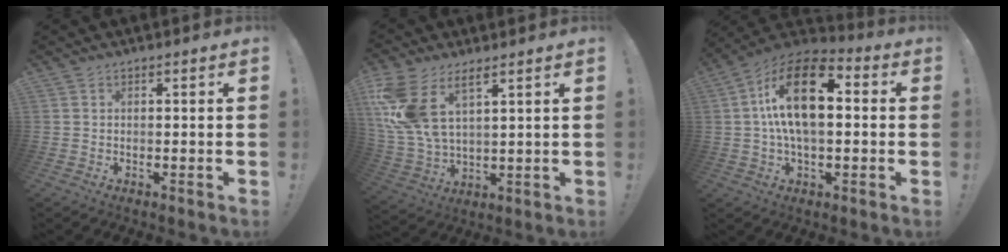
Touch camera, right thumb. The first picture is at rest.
{"total": 12.9, "force": [7.0, 6.3, 8.9], "torque": [-0.199, -0.032, 0.134]}
{"total": 19.1, "force": [2.1, 10.3, 15.9], "torque": [-0.275, 0.007, 0.028]}